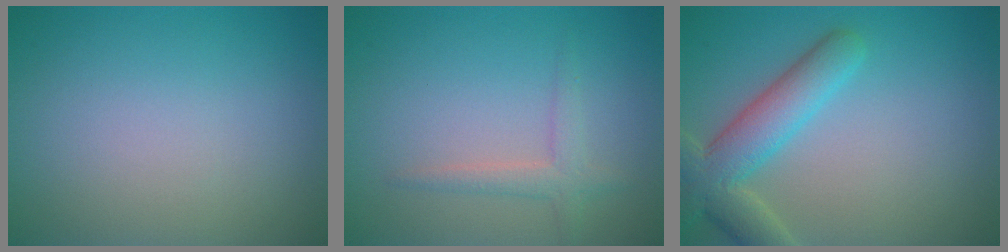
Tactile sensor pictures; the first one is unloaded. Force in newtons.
{"total": 1.9, "press": 1.9, "slide": 0.1}
{"total": 5.6, "press": 5.6, "slide": 0.4}